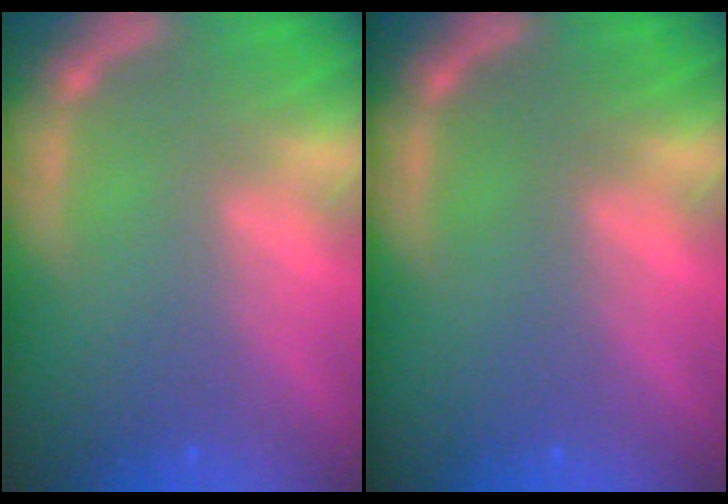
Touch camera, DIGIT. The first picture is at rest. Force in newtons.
{"total": 0.0}